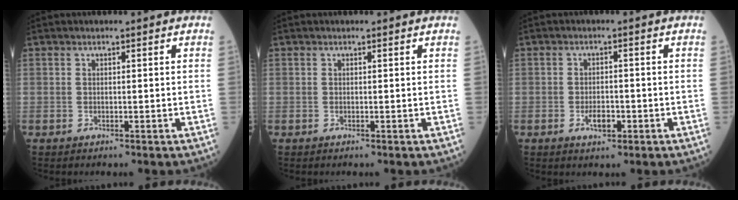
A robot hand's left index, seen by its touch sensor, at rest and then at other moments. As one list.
[{"total": 0.0}, {"total": 2.7, "force": [-1.3, 1.2, 2.0], "torque": [-0.036, 0.001, -0.019]}]